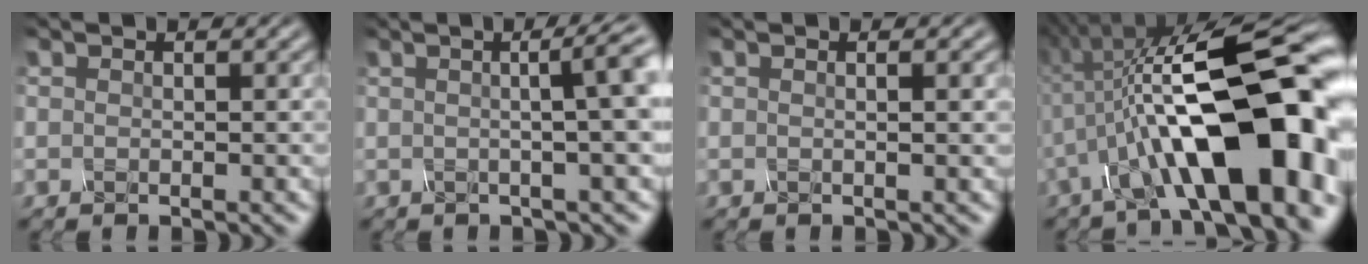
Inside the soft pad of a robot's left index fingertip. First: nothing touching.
{"total": 7.7, "force": [1.1, 2.4, 7.2], "torque": [-0.046, 0.029, -0.001]}
{"total": 2.1, "force": [0.3, 0.8, 1.9], "torque": [-0.015, 0.004, -0.010]}
{"total": 16.3, "force": [-2.6, 6.7, 14.6], "torque": [-0.207, 0.038, -0.045]}